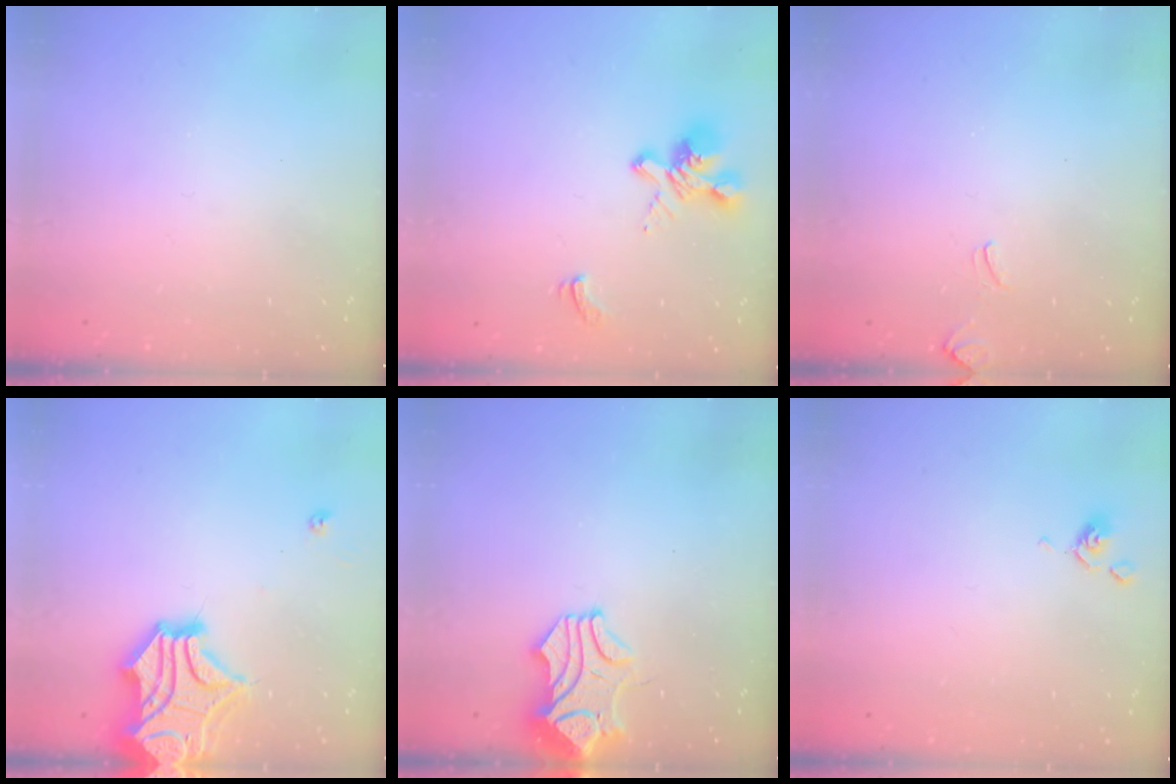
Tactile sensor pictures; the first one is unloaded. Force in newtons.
{"total": 2.8, "press": 2.5, "slide": 1.1}
{"total": 3.7, "press": 3.7, "slide": 0.5}
{"total": 12.5, "press": 12.3, "slide": 2.5}
{"total": 0.9, "press": 0.1, "slide": 0.9}
{"total": 2.0, "press": 2.0, "slide": 0.2}